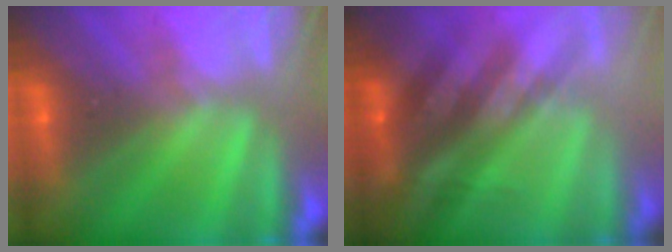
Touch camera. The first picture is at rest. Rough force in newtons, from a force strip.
{"total": 2.7}